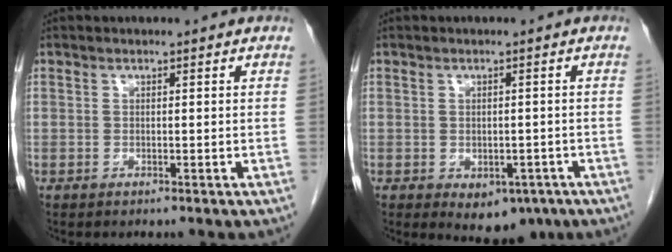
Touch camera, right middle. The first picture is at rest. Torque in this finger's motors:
{"motor_torque": [0.02, -0.01, 0.02, 0.02]}